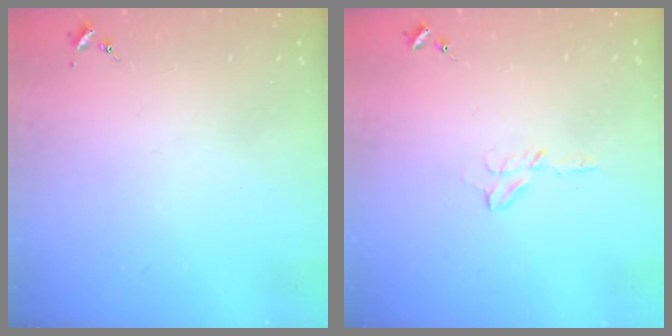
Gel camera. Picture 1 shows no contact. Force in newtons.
{"total": 5.5, "press": 5.5, "slide": 0.5}